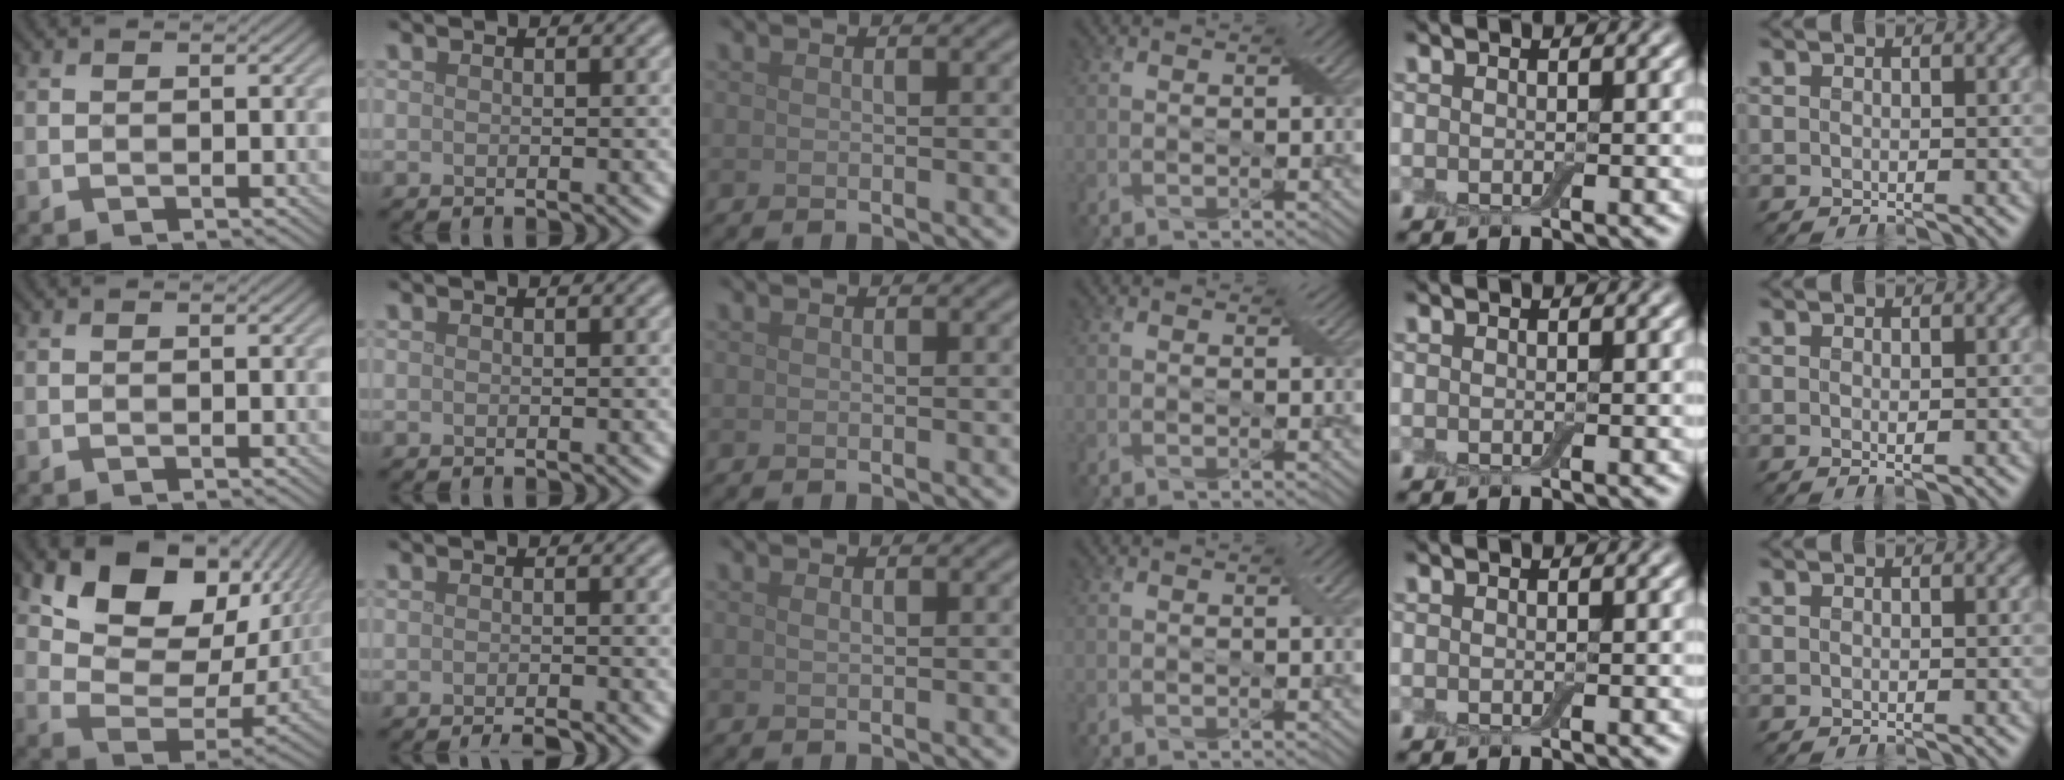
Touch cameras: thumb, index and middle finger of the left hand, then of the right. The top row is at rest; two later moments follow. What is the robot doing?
{"motion": "peel", "object": "adhesive wrap"}